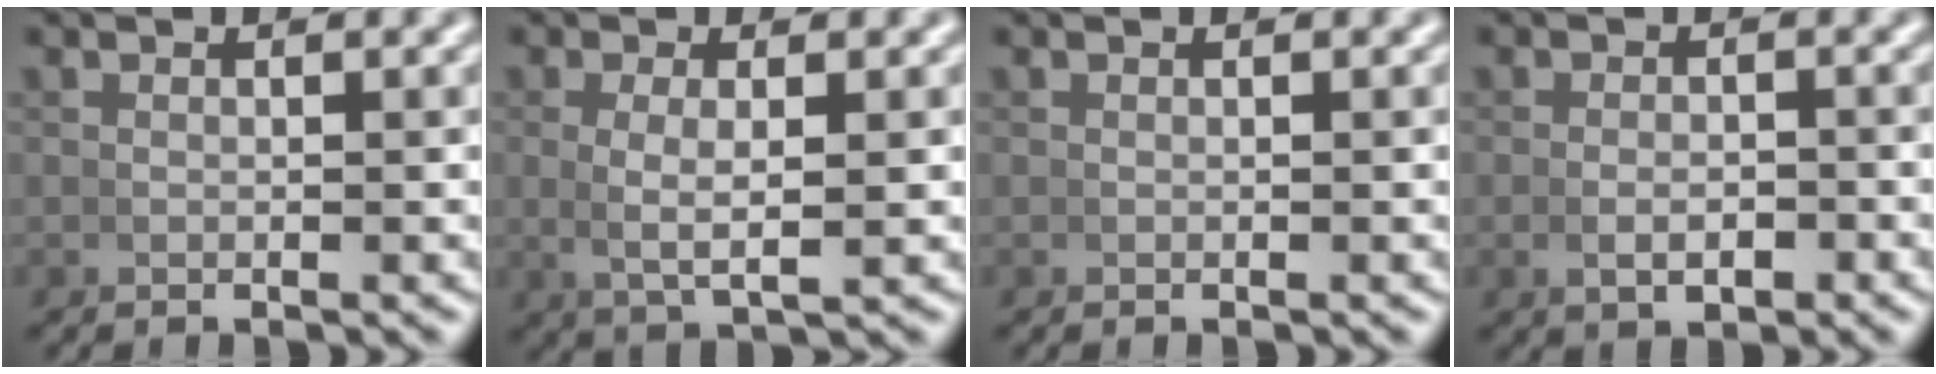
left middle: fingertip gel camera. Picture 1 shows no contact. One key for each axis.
{"total": 3.2, "fx": 0.5, "fy": 0.9, "fz": 3.0, "tx": -0.059, "ty": -0.007, "tz": 0.018}
{"total": 0.0}
{"total": 1.8, "fx": -0.7, "fy": 0.9, "fz": 1.4, "tx": -0.023, "ty": -0.003, "tz": -0.007}